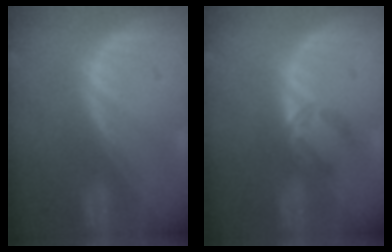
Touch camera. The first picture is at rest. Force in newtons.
{"total": 2.9, "press": 2.7, "slide": 1.0}